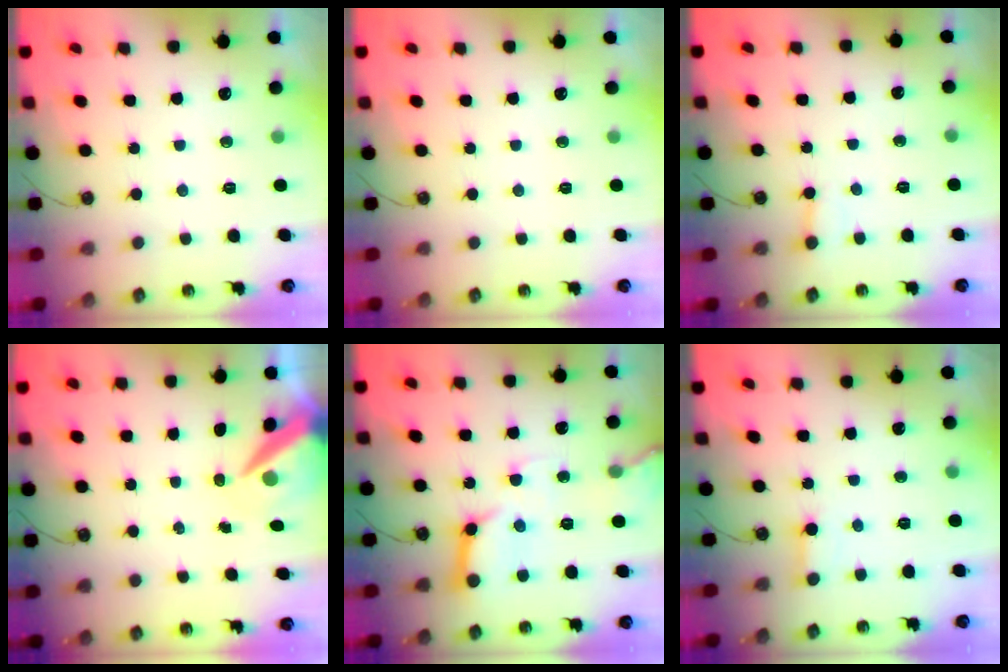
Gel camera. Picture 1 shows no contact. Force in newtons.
{"total": 0.0}
{"total": 2.1, "press": 2.1, "slide": 0.1}
{"total": 8.4, "press": 8.3, "slide": 1.0}
{"total": 14.3, "press": 14.2, "slide": 1.7}
{"total": 2.3, "press": 2.3, "slide": 0.2}